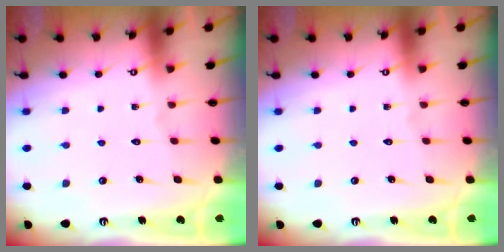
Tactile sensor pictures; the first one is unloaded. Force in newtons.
{"total": 0.0}